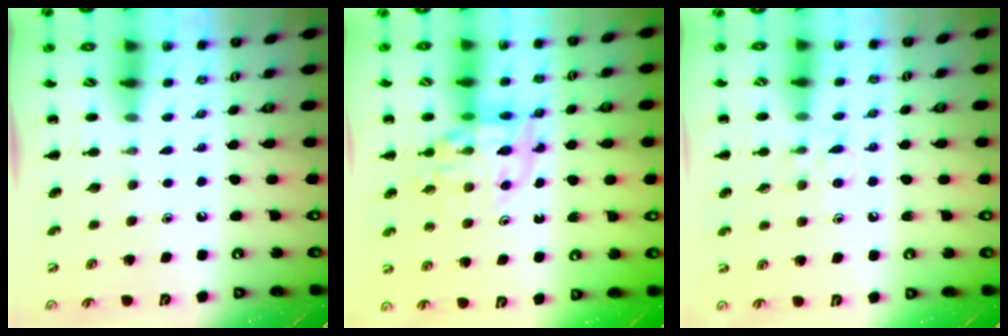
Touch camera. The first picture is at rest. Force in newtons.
{"total": 12.5, "press": 12.1, "slide": 3.0}
{"total": 6.0, "press": 5.7, "slide": 1.9}